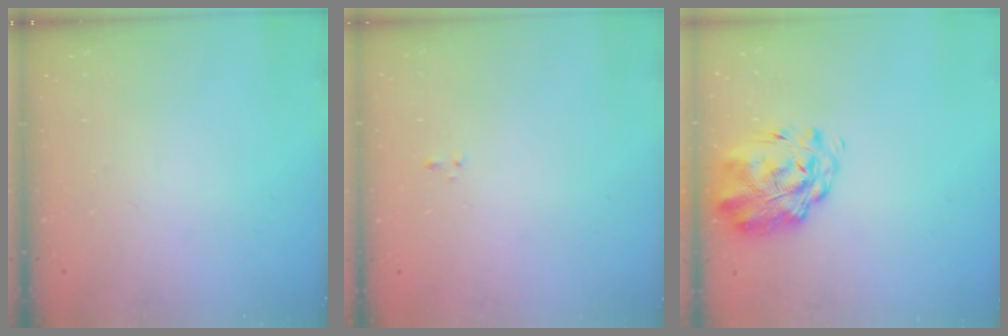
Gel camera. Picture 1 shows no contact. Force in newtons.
{"total": 0.8, "press": 0.6, "slide": 0.5}
{"total": 3.2, "press": 2.8, "slide": 1.7}